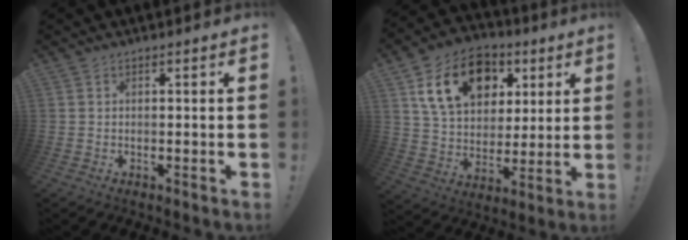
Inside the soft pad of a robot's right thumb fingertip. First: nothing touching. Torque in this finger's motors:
{"motor_torque": [2.42, 2.59, 0.06, 0.13, 0.36]}